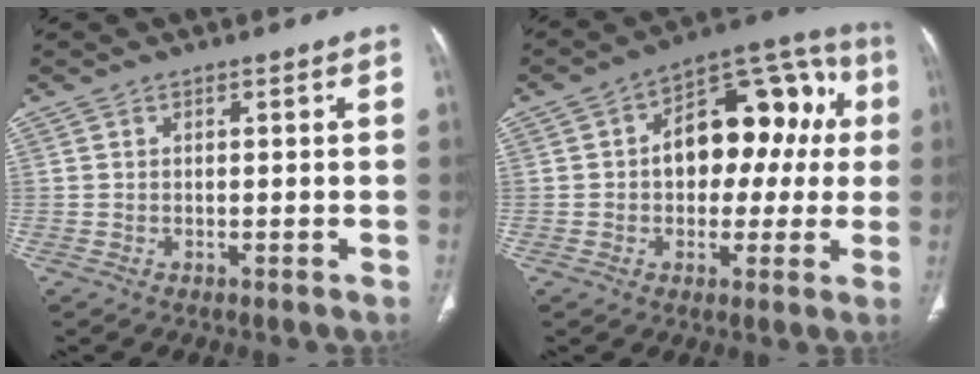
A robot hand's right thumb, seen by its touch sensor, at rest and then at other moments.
{"total": 17.7, "force": [1.6, 11.0, 13.7], "torque": [-0.134, 0.050, 0.020]}